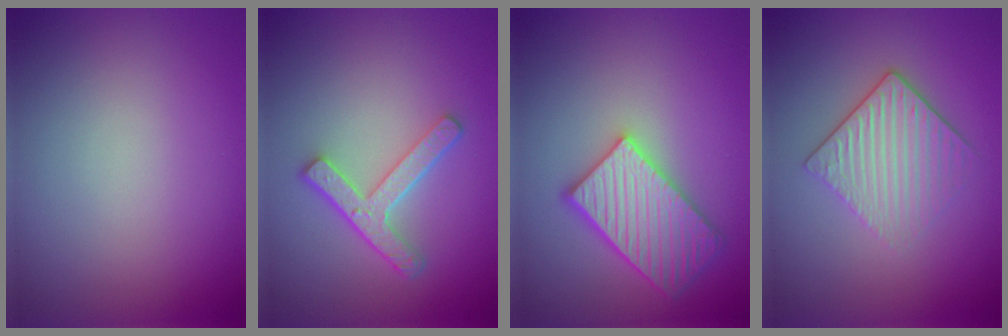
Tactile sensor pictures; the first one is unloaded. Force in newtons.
{"total": 3.9, "press": 2.9, "slide": 2.5}
{"total": 5.2, "press": 4.6, "slide": 2.4}
{"total": 3.7, "press": 3.3, "slide": 1.7}